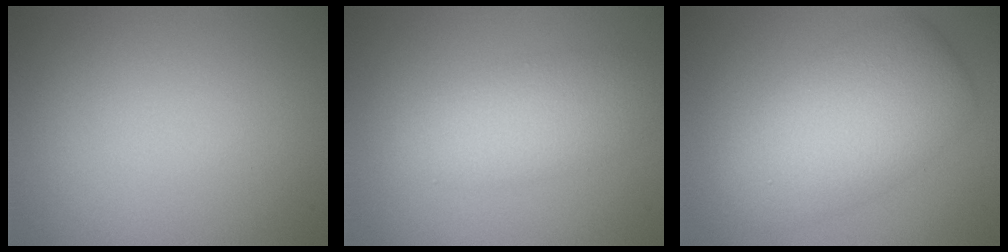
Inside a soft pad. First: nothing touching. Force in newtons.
{"total": 3.7, "press": 3.7, "slide": 0.0}
{"total": 7.4, "press": 7.4, "slide": 0.1}